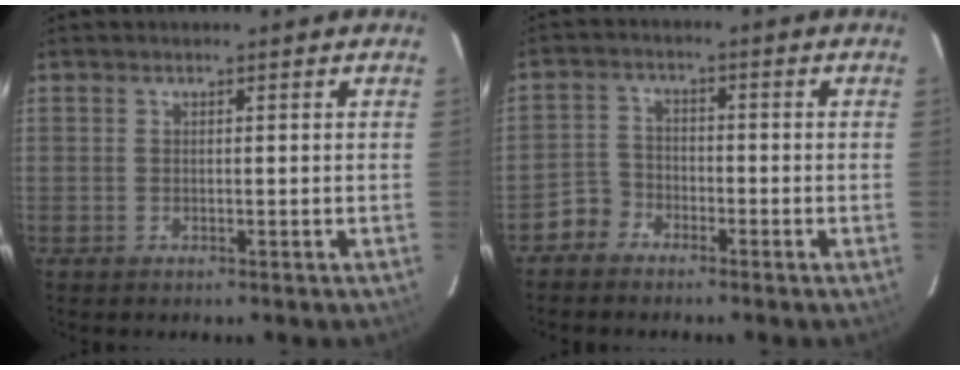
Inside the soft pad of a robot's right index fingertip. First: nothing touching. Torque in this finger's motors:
{"motor_torque": [-0.66, -0.52, -1.02, -0.21]}